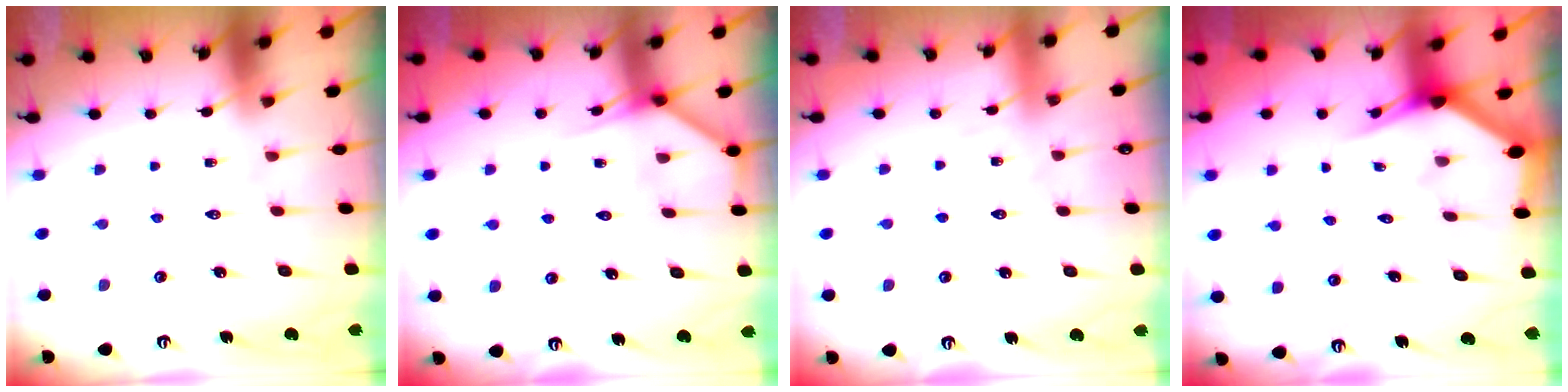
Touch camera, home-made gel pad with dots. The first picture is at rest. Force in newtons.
{"total": 5.3, "press": 5.3, "slide": 0.5}
{"total": 4.5, "press": 4.4, "slide": 0.7}
{"total": 2.8, "press": 2.8, "slide": 0.1}